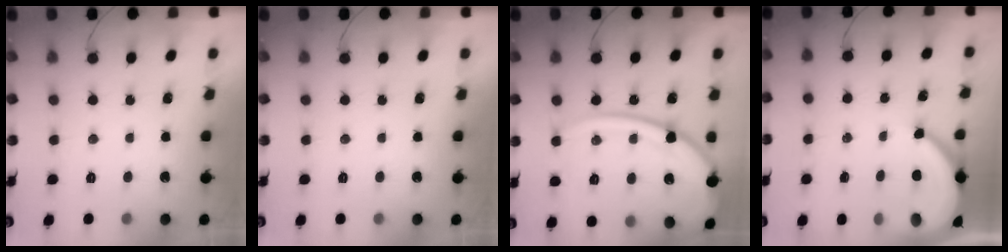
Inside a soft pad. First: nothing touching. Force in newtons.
{"total": 0.0}
{"total": 18.3, "press": 18.2, "slide": 2.0}
{"total": 8.3, "press": 8.3, "slide": 0.6}